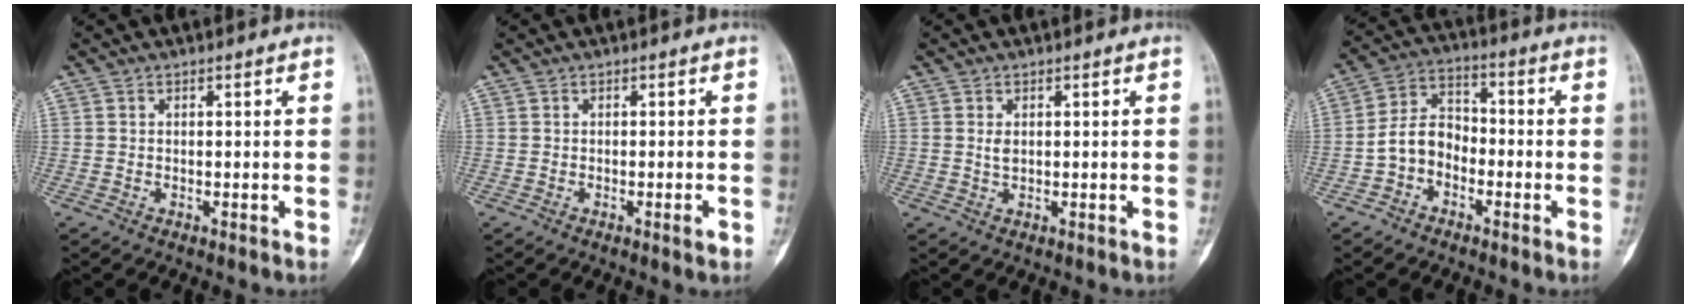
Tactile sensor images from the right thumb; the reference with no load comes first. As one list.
[{"total": 1.4, "force": [-0.6, 0.2, 1.3], "torque": [-0.017, -0.002, -0.010]}, {"total": 1.6, "force": [0.4, 0.9, 1.2], "torque": [-0.020, -0.003, 0.011]}, {"total": 7.9, "force": [-2.7, 5.9, 4.4], "torque": [-0.066, 0.039, -0.063]}]